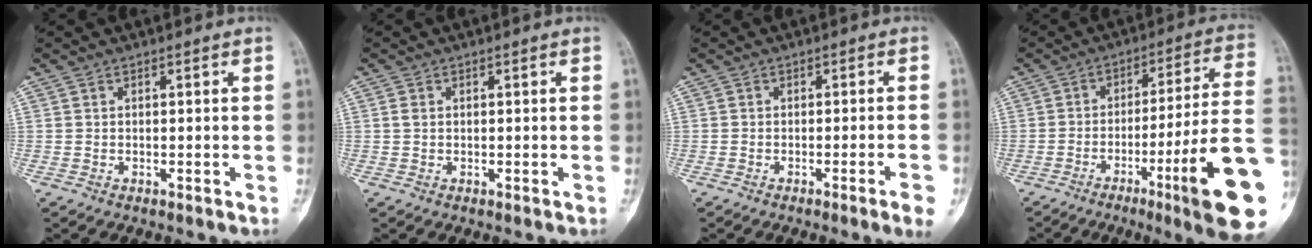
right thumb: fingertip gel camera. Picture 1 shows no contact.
{"total": 1.0, "force": [0.2, 0.7, 0.6], "torque": [-0.013, 0.002, 0.003]}
{"total": 4.1, "force": [-2.1, -0.1, 3.6], "torque": [-0.049, 0.003, -0.029]}
{"total": 20.7, "force": [-7.3, 0.7, 19.3], "torque": [-0.236, 0.017, -0.112]}